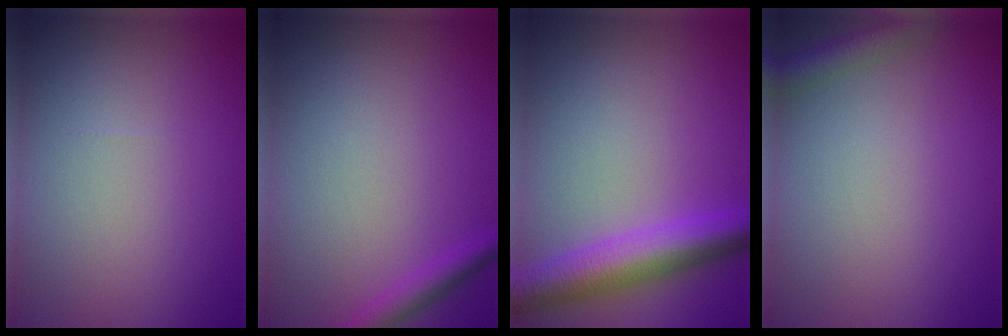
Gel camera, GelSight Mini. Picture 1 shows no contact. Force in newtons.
{"total": 1.8, "press": 1.8, "slide": 0.1}
{"total": 6.0, "press": 6.0, "slide": 0.3}
{"total": 2.4, "press": 2.4, "slide": 0.1}